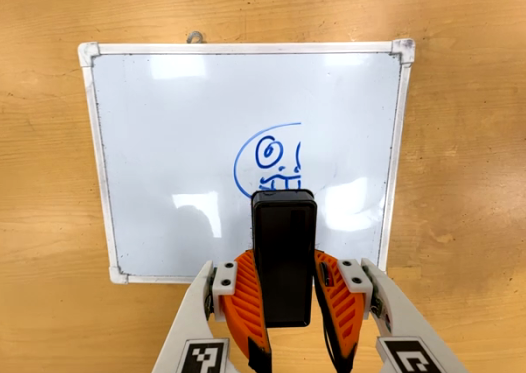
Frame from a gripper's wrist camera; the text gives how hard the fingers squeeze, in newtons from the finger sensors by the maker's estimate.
{"total": 6.8, "left": 5.6, "right": 8.0}